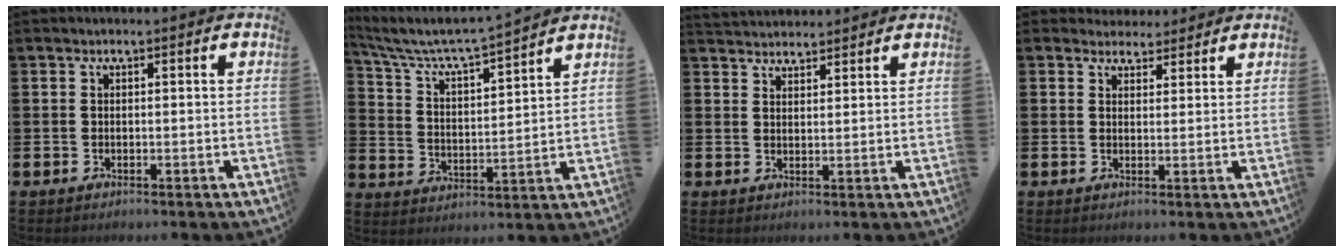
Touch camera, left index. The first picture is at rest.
{"total": 6.0, "force": [5.7, 0.1, 1.8], "torque": [-0.065, -0.047, 0.091]}
{"total": 3.0, "force": [2.9, 0.7, -0.1], "torque": [-0.002, -0.011, 0.053]}
{"total": 3.2, "force": [2.9, 1.3, -0.3], "torque": [0.008, -0.016, 0.052]}